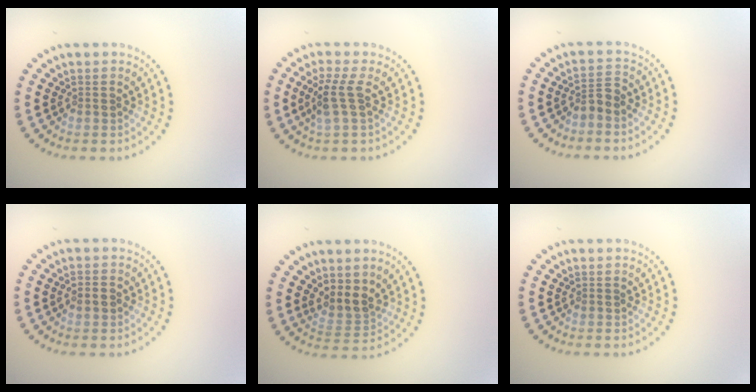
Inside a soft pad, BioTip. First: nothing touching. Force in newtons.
{"total": 2.6, "press": 2.1, "slide": 1.6}
{"total": 1.7, "press": 1.3, "slide": 1.1}
{"total": 1.7, "press": 1.7, "slide": 0.1}
{"total": 2.9, "press": 2.5, "slide": 1.5}
{"total": 0.0}